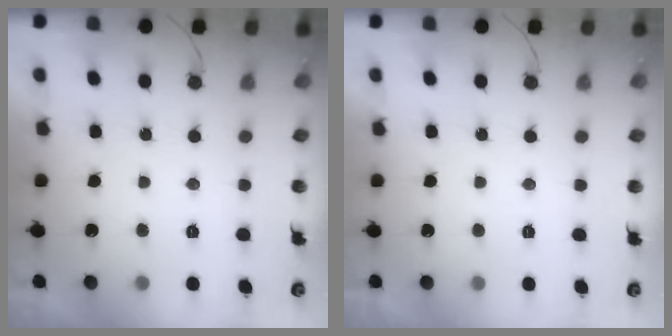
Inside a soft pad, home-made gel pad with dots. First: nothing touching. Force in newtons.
{"total": 1.8, "press": 1.8, "slide": 0.1}